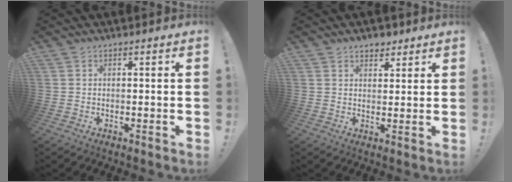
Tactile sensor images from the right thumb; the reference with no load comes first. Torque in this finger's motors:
{"motor_torque": [0.29, 0.42, -0.17, 0.15, 0.00]}